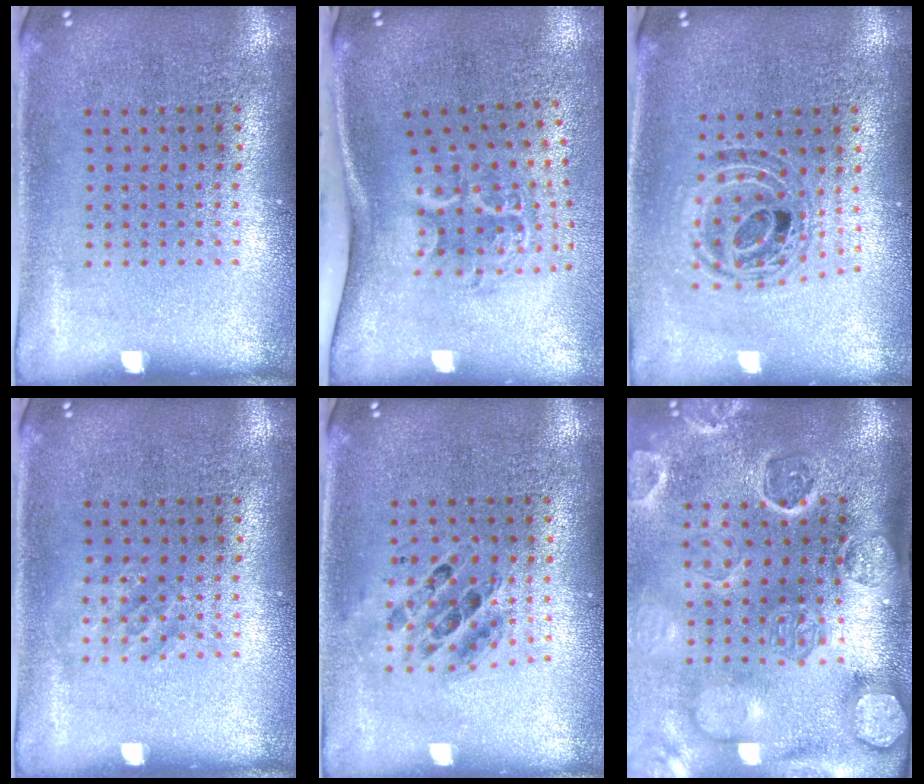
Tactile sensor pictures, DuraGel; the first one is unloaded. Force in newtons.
{"total": 2.2, "press": 1.3, "slide": 1.8}
{"total": 0.9, "press": 0.9, "slide": 0.2}
{"total": 1.0, "press": 1.0, "slide": 0.2}
{"total": 0.7, "press": 0.7, "slide": 0.1}
{"total": 4.4, "press": 3.5, "slide": 2.6}